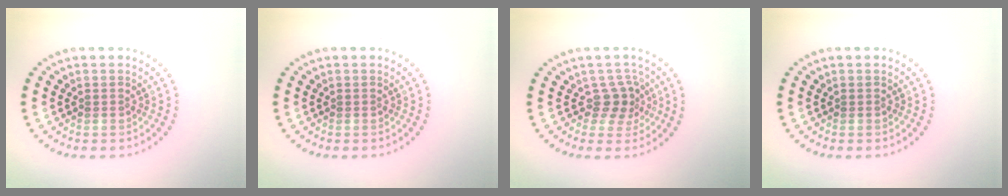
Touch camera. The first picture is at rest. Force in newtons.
{"total": 0.0}
{"total": 2.2, "press": 1.7, "slide": 1.4}
{"total": 0.0}